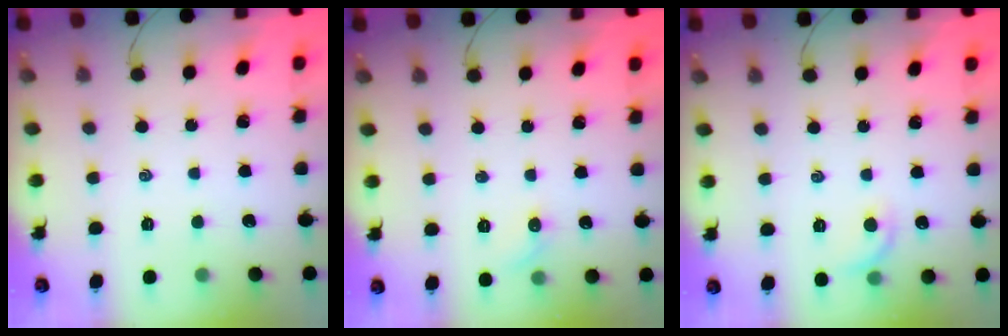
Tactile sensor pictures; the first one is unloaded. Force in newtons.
{"total": 5.1, "press": 4.9, "slide": 1.5}
{"total": 6.1, "press": 6.0, "slide": 1.4}